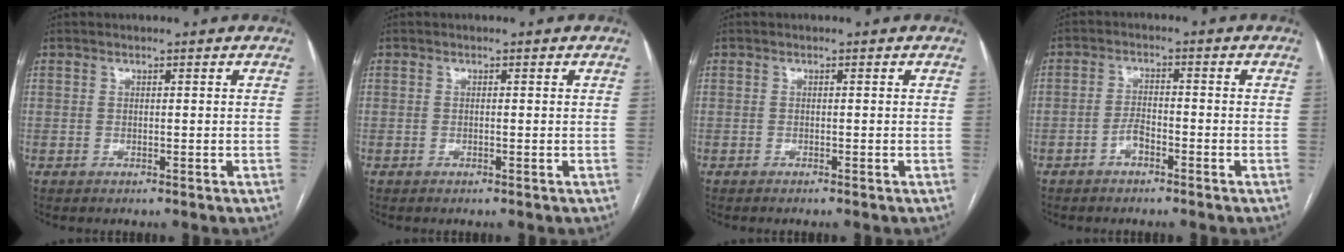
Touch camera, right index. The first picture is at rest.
{"total": 0.0}
{"total": 0.0}
{"total": 2.6, "force": [-1.7, 1.1, 1.7], "torque": [-0.031, 0.007, -0.033]}